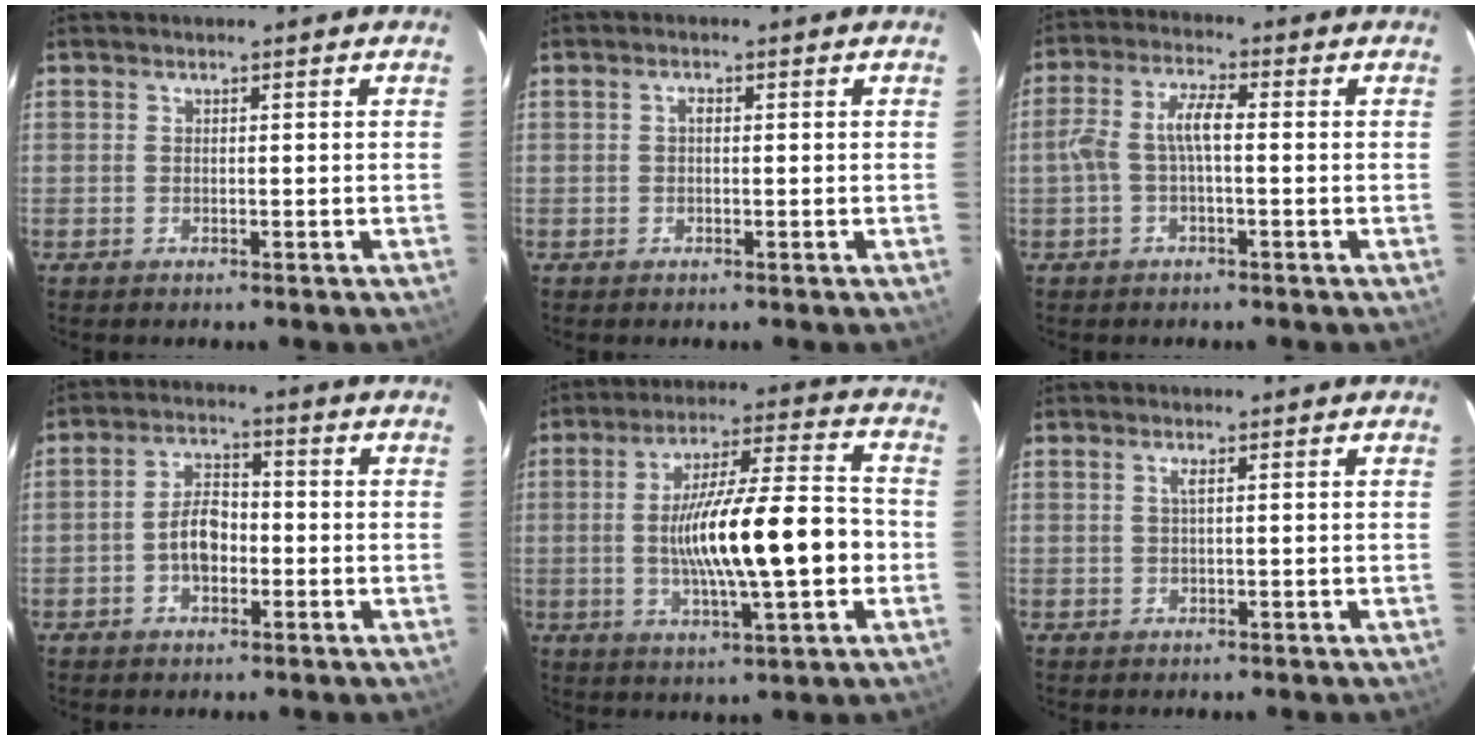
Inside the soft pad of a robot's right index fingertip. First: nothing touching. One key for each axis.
{"total": 0.9, "fx": 0.1, "fy": 0.6, "fz": 0.7, "tx": -0.013, "ty": 0.006, "tz": -0.001}
{"total": 5.4, "fx": -0.8, "fy": 1.6, "fz": 5.1, "tx": -0.109, "ty": 0.018, "tz": -0.013}
{"total": 5.6, "fx": -1.6, "fy": 3.3, "fz": 4.2, "tx": -0.078, "ty": 0.015, "tz": -0.025}
{"total": 17.3, "fx": -2.4, "fy": 2.9, "fz": 16.9, "tx": -0.280, "ty": 0.004, "tz": -0.033}
{"total": 1.0, "fx": 0.3, "fy": -0.3, "fz": 0.9, "tx": -0.018, "ty": 0.002, "tz": 0.003}